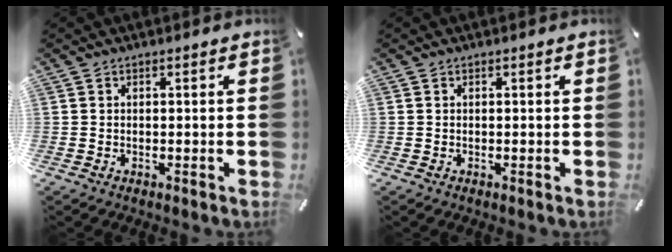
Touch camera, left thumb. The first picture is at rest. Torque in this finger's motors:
{"motor_torque": [-0.03, 0.00, 0.00, 0.00, 0.00]}